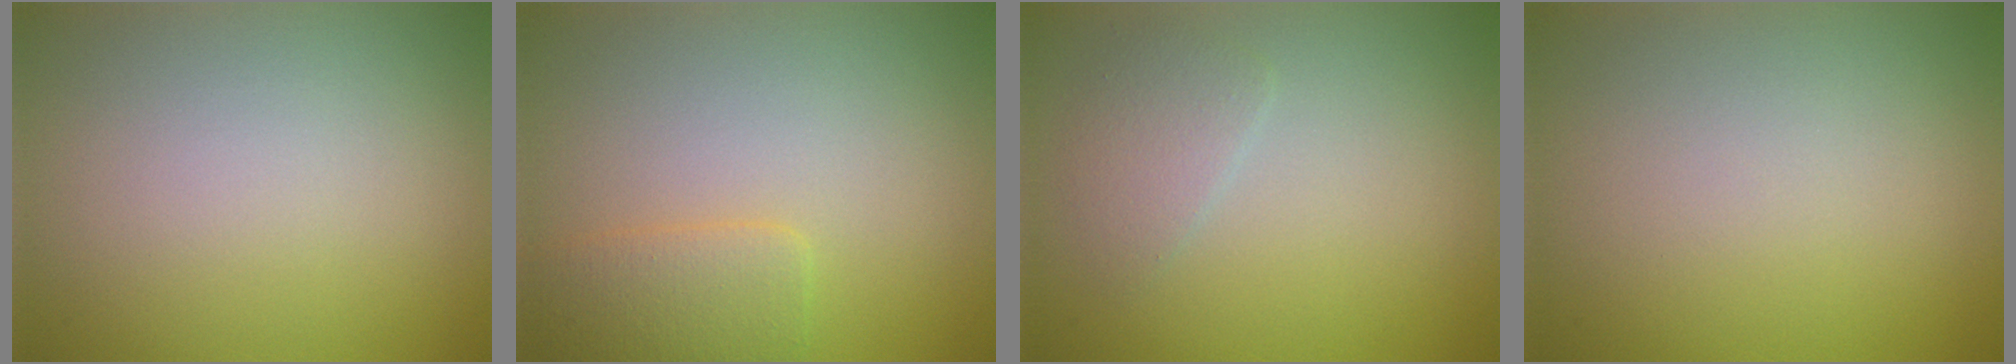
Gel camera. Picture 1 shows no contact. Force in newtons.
{"total": 2.4, "press": 2.4, "slide": 0.1}
{"total": 1.7, "press": 1.7, "slide": 0.1}
{"total": 0.0}